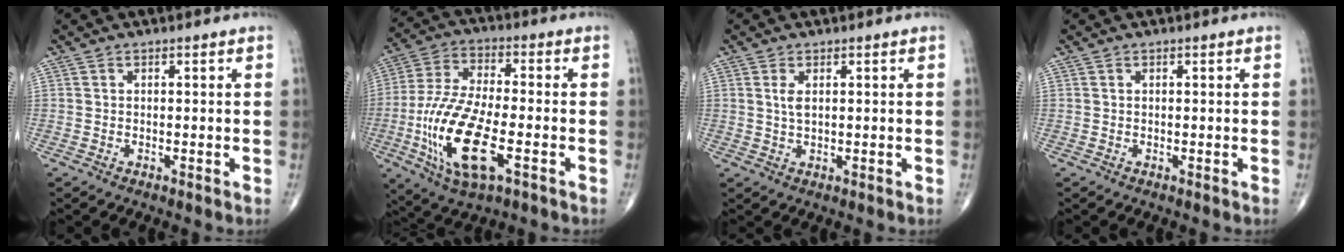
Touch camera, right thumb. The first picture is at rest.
{"total": 17.9, "force": [-5.4, 6.9, 15.6], "torque": [-0.330, 0.009, -0.094]}
{"total": 2.3, "force": [0.7, 1.0, 2.0], "torque": [-0.042, -0.002, 0.016]}
{"total": 0.0}